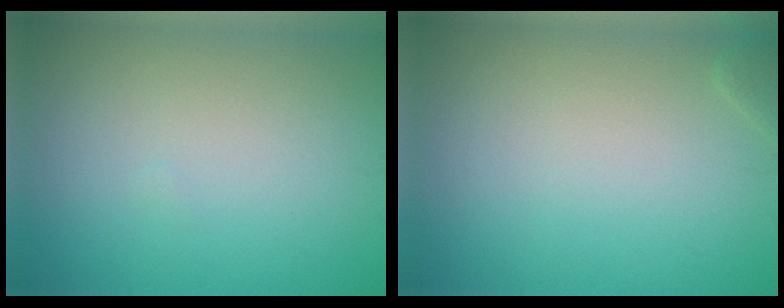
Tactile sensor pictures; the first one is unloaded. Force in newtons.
{"total": 0.7, "press": 0.7, "slide": 0.1}